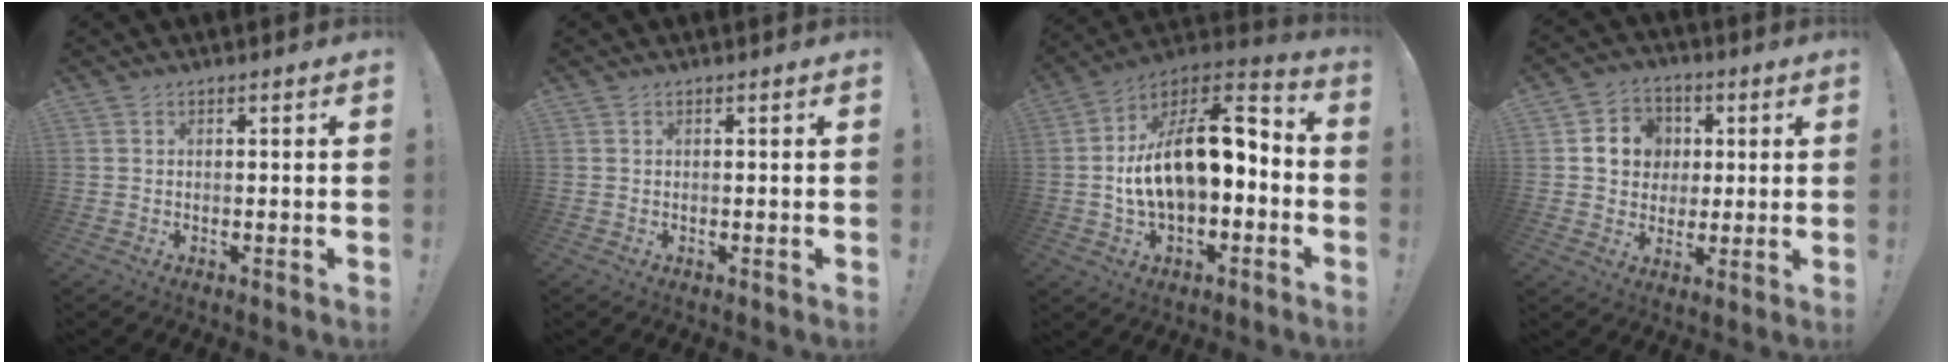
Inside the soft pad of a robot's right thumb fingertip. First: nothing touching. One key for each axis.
{"total": 0.0}
{"total": 17.8, "fx": 1.1, "fy": 9.8, "fz": 14.9, "tx": -0.223, "ty": -0.001, "tz": 0.028}
{"total": 10.3, "fx": 1.5, "fy": 9.5, "fz": 3.5, "tx": -0.051, "ty": 0.007, "tz": 0.037}